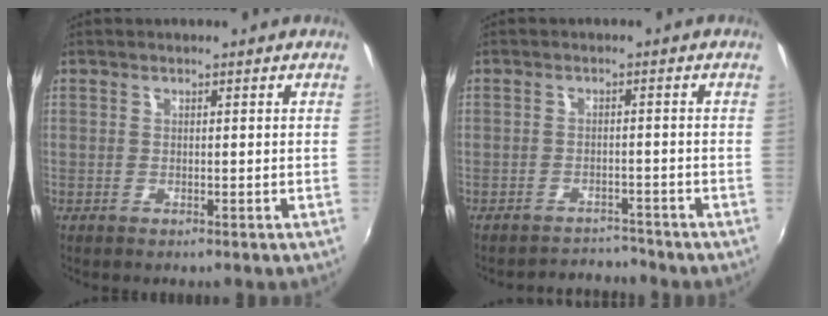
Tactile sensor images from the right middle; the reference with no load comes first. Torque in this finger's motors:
{"motor_torque": [-0.80, -1.34, -0.37, -0.02]}